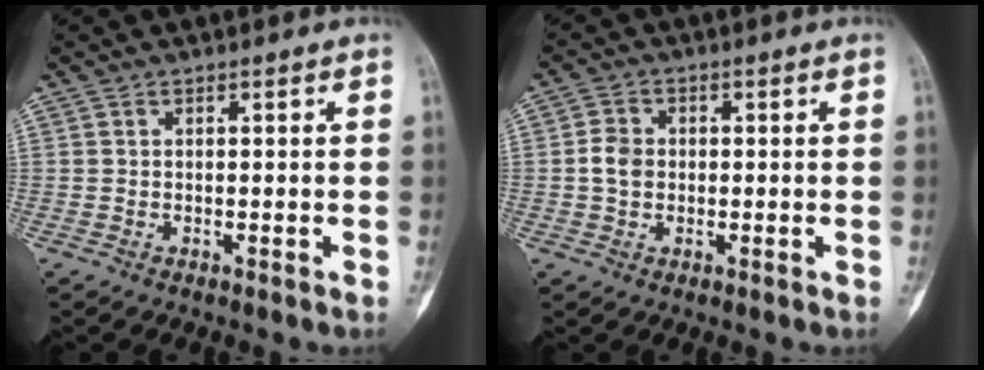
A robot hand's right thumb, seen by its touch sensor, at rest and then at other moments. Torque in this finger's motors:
{"motor_torque": [0.77, 0.33, 0.38, -0.38, 0.09]}